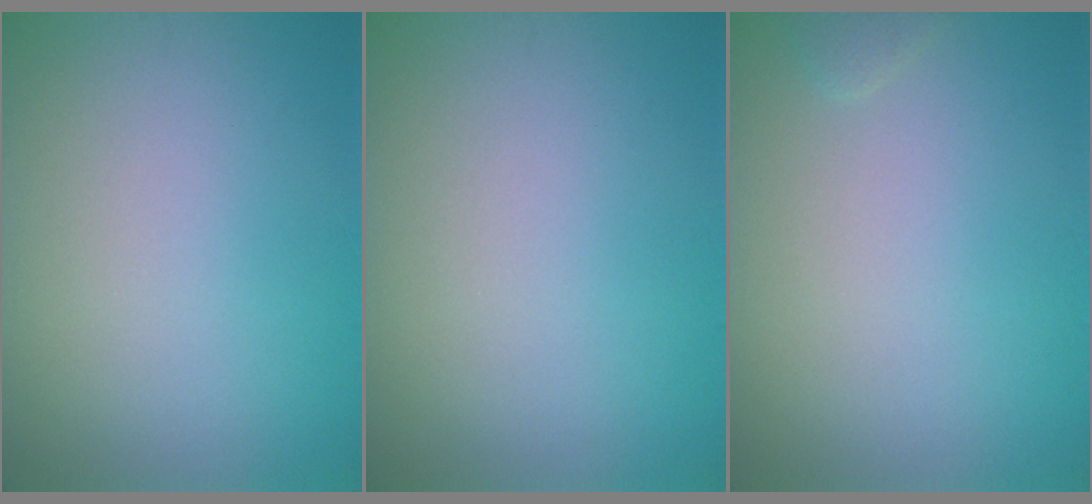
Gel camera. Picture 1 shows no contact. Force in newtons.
{"total": 0.0}
{"total": 0.6, "press": 0.6, "slide": 0.1}